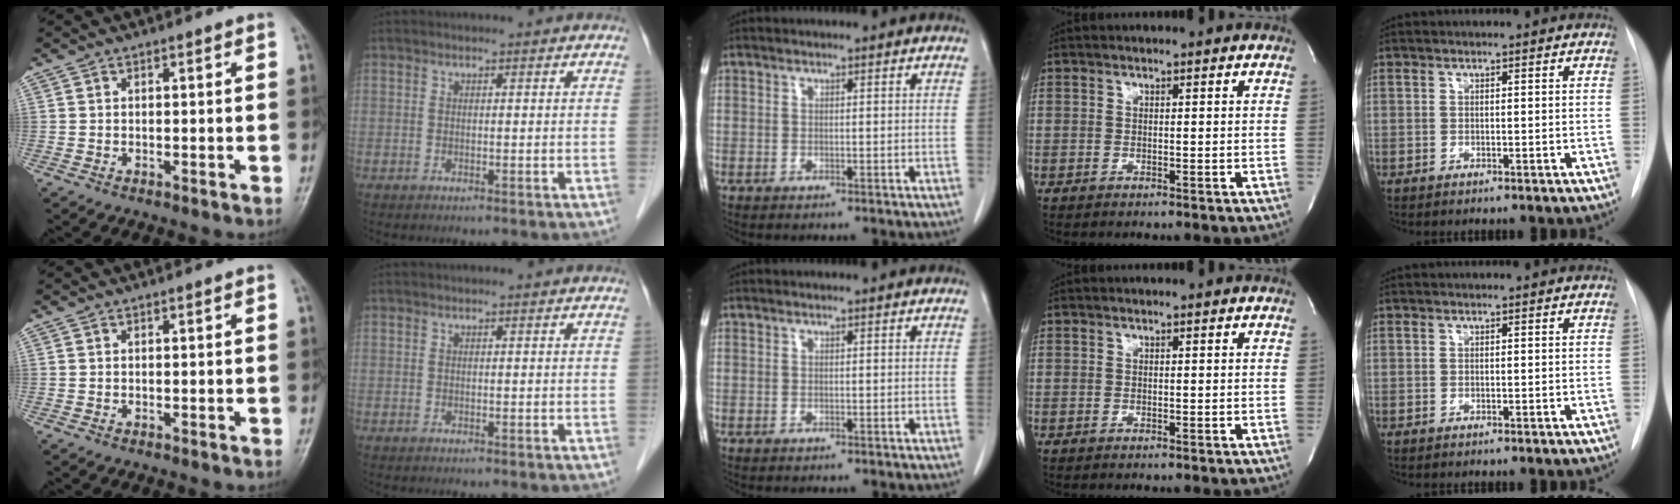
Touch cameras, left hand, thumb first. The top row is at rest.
{}